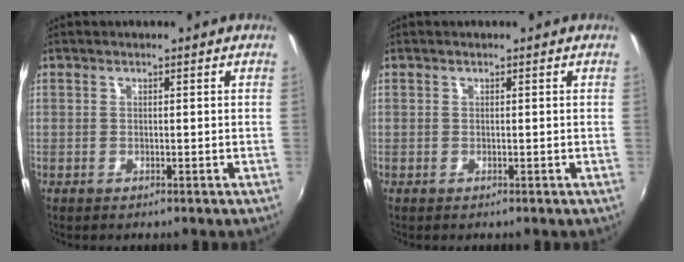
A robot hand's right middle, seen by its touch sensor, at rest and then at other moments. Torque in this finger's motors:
{"motor_torque": [0.00, 0.00, 0.00, 0.00]}